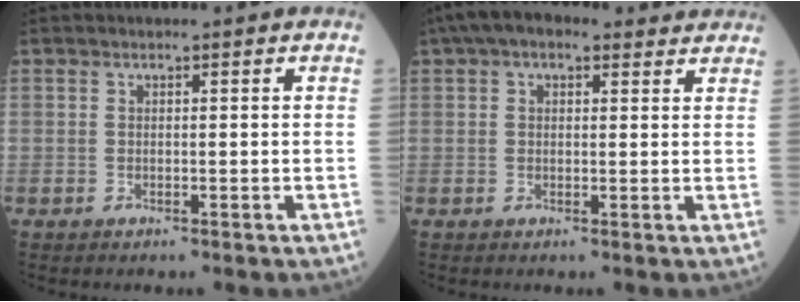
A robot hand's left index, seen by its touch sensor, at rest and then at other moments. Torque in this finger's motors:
{"motor_torque": [1.01, -1.13, 1.05, 0.20]}